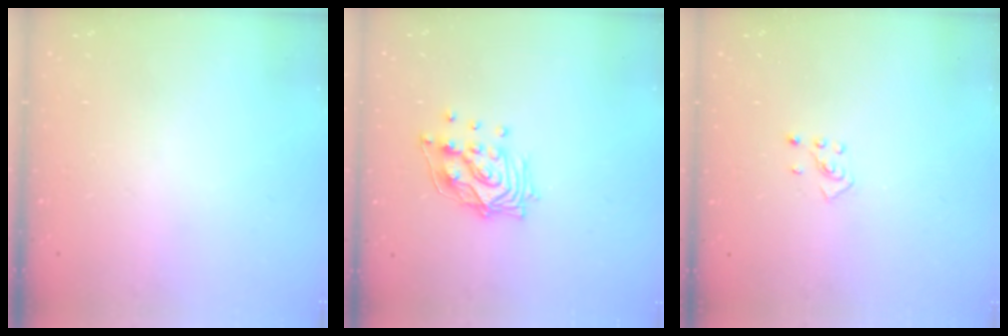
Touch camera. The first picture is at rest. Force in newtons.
{"total": 12.9, "press": 12.8, "slide": 1.2}
{"total": 2.7, "press": 2.6, "slide": 0.9}